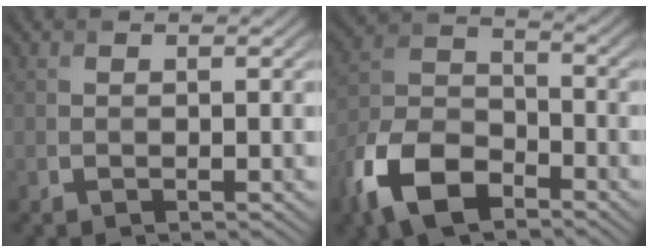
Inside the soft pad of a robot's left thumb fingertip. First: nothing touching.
{"total": 11.6, "force": [-7.1, 6.1, 6.9], "torque": [-0.153, -0.011, -0.154]}